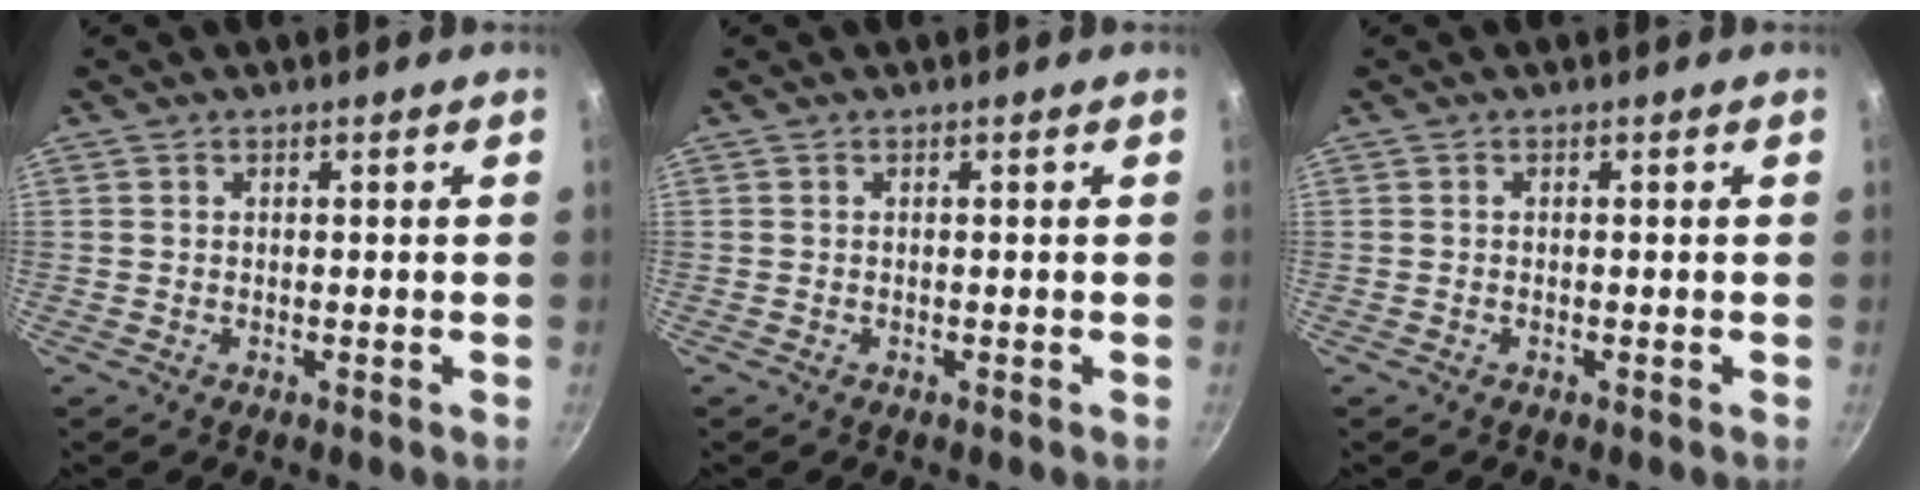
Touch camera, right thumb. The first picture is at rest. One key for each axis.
{"total": 0.0}
{"total": 0.0}